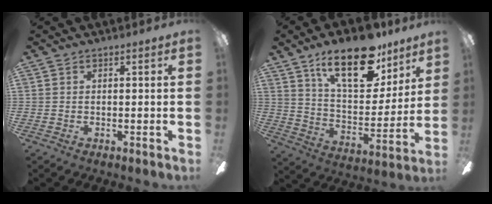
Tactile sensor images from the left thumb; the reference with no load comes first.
{"total": 22.6, "force": [14.7, 10.0, 14.0], "torque": [-0.218, -0.074, 0.252]}